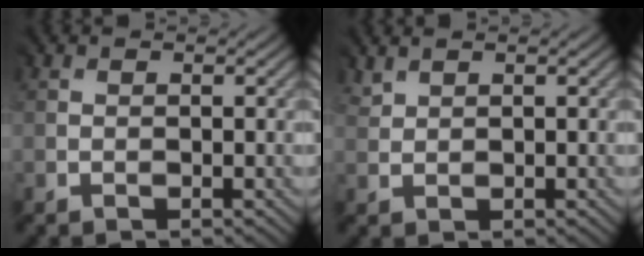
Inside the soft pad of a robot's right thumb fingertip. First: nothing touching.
{"total": 2.5, "force": [2.4, 0.8, 0.4], "torque": [-0.022, 0.003, 0.048]}